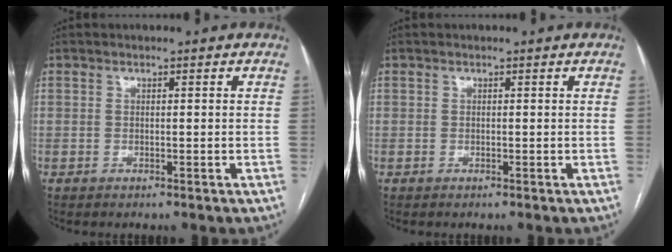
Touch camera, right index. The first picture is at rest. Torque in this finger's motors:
{"motor_torque": [0.00, 0.00, 0.00, 0.00]}